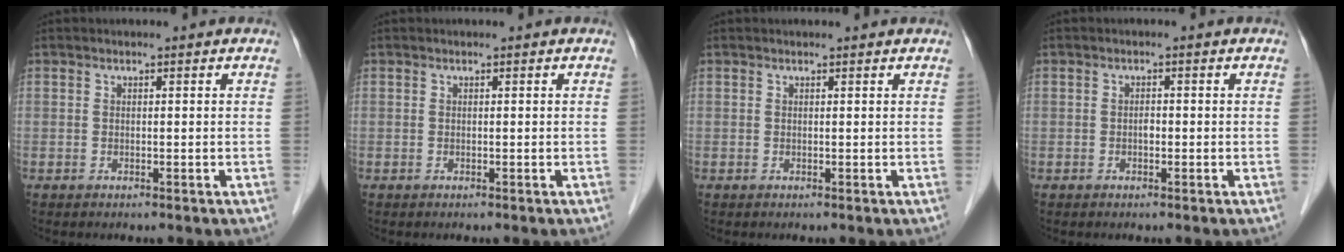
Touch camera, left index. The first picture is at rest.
{"total": 0.0}
{"total": 0.8, "force": [0.8, 0.0, 0.1], "torque": [-0.008, 0.002, 0.007]}
{"total": 0.9, "force": [-0.3, 0.5, 0.7], "torque": [-0.011, 0.002, -0.008]}